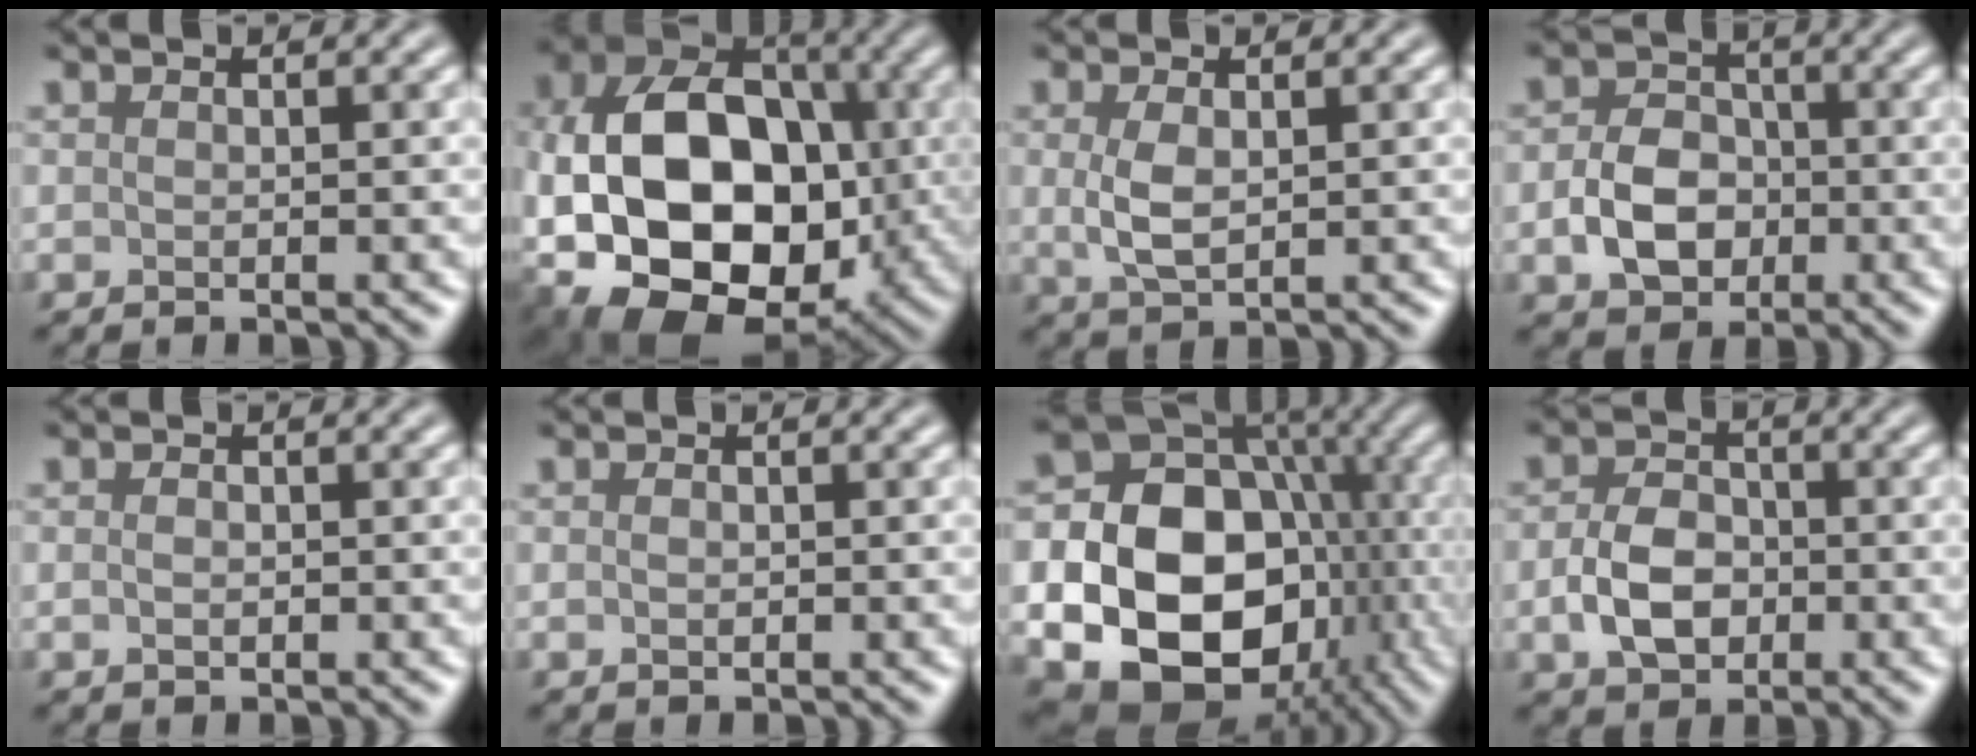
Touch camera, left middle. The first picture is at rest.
{"total": 16.4, "force": [-2.4, 11.8, 11.2], "torque": [-0.193, -0.011, -0.040]}
{"total": 2.9, "force": [0.3, 1.5, 2.4], "torque": [-0.058, -0.002, 0.009]}
{"total": 4.7, "force": [-1.2, 3.6, 2.8], "torque": [-0.050, 0.001, -0.024]}
{"total": 1.0, "force": [0.0, 0.7, 0.7], "torque": [-0.013, -0.001, -0.001]}
{"total": 0.7, "force": [0.0, 0.5, 0.5], "torque": [-0.007, 0.000, 0.001]}
{"total": 20.5, "force": [-4.2, 17.1, 10.6], "torque": [-0.175, -0.024, -0.084]}
{"total": 4.5, "force": [-0.9, 3.3, 2.9], "torque": [-0.059, -0.002, -0.020]}